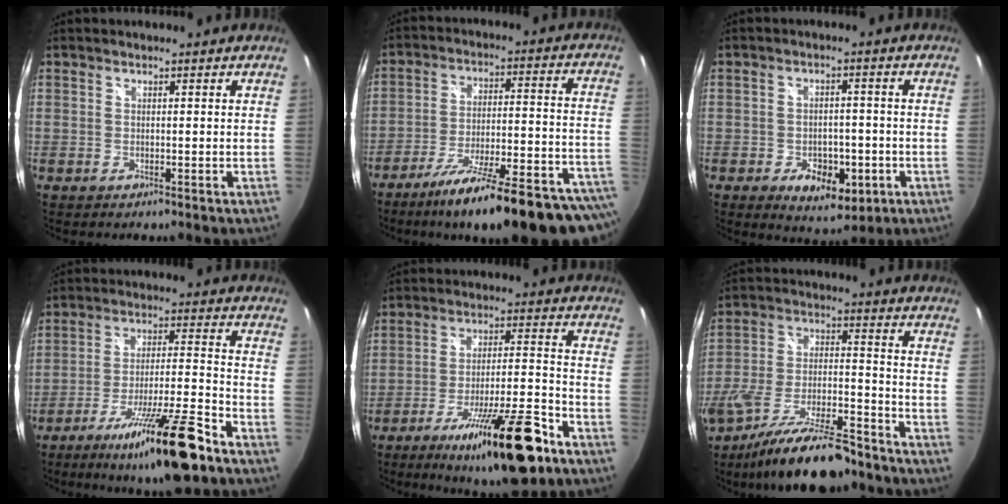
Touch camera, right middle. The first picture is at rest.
{"total": 27.9, "force": [-22.3, 3.2, 16.4], "torque": [-0.217, -0.050, -0.313]}
{"total": 9.2, "force": [-4.1, 5.5, 6.2], "torque": [-0.106, -0.005, -0.047]}
{"total": 16.8, "force": [-11.6, 1.4, 12.1], "torque": [-0.219, -0.023, -0.190]}
{"total": 19.3, "force": [-12.4, 3.6, 14.4], "torque": [-0.243, -0.025, -0.194]}
{"total": 18.7, "force": [-14.7, 4.5, 10.7], "torque": [-0.201, -0.028, -0.232]}